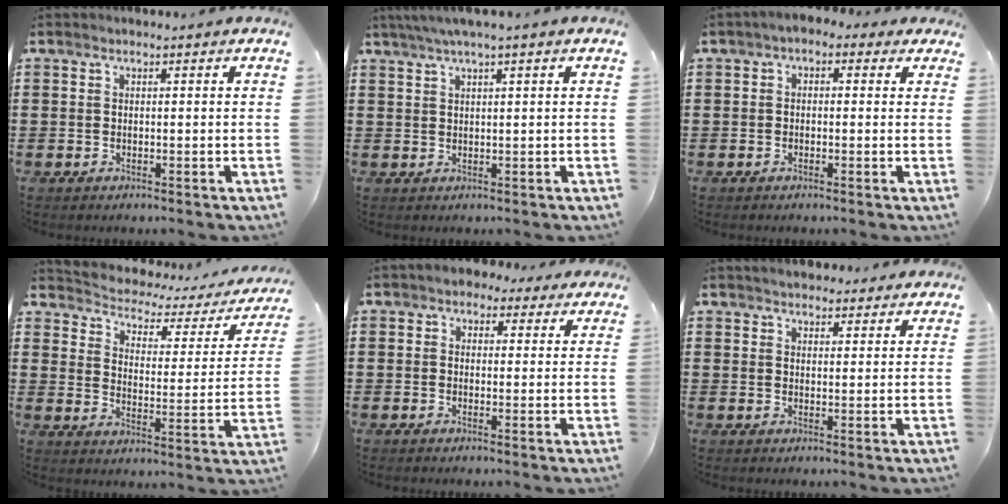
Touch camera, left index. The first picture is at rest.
{"total": 2.3, "force": [1.2, -0.2, 1.9], "torque": [-0.037, 0.000, 0.022]}
{"total": 1.6, "force": [-0.9, 0.9, 0.9], "torque": [-0.020, 0.007, -0.021]}
{"total": 2.6, "force": [2.3, 1.2, 0.7], "torque": [-0.034, -0.023, 0.029]}
{"total": 2.3, "force": [1.4, 1.7, 0.6], "torque": [-0.014, 0.007, 0.022]}
{"total": 2.7, "force": [2.7, 0.6, 0.1], "torque": [-0.008, -0.003, 0.051]}